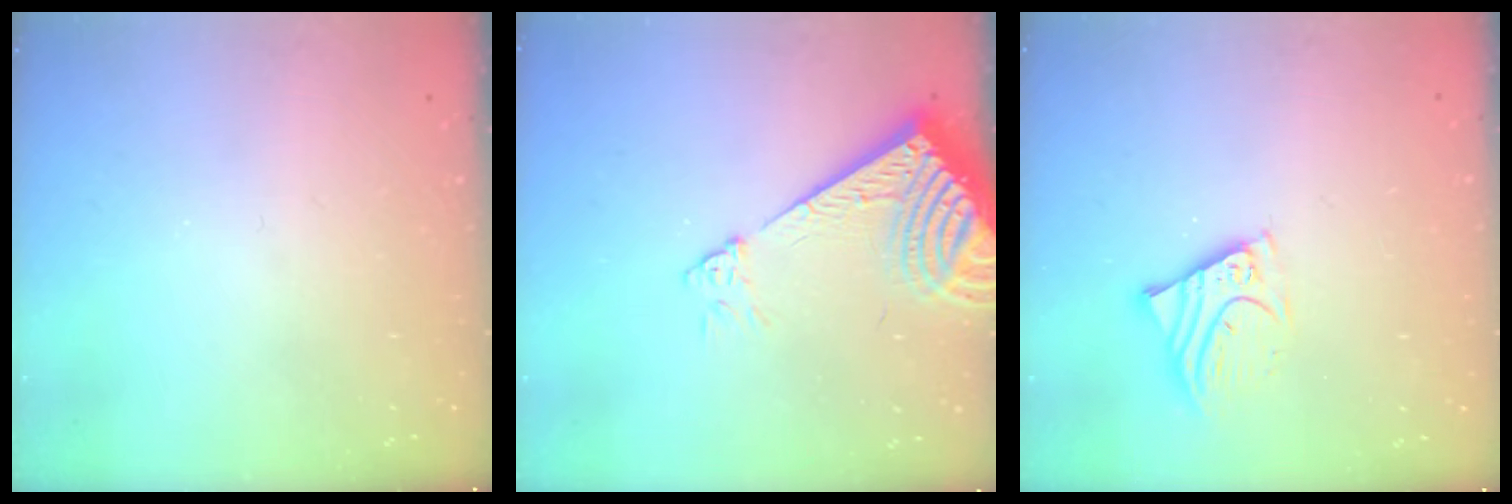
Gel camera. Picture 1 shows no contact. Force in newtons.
{"total": 10.2, "press": 10.0, "slide": 1.8}
{"total": 6.4, "press": 6.3, "slide": 0.7}